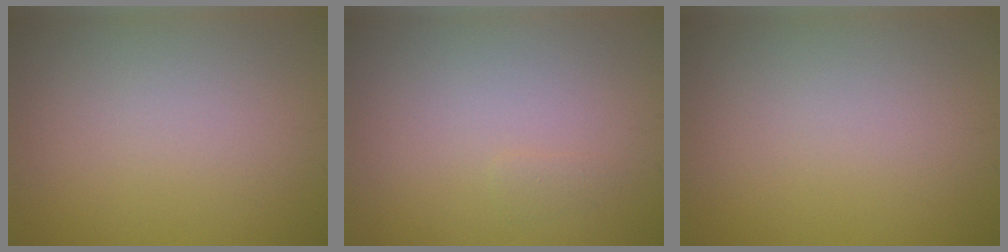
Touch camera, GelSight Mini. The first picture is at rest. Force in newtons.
{"total": 0.6, "press": 0.5, "slide": 0.1}
{"total": 0.0}